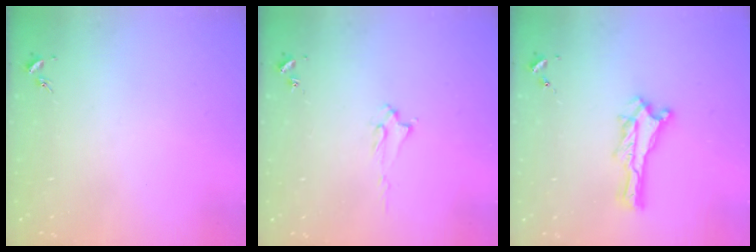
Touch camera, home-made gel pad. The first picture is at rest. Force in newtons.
{"total": 1.9, "press": 1.8, "slide": 0.4}
{"total": 0.0}